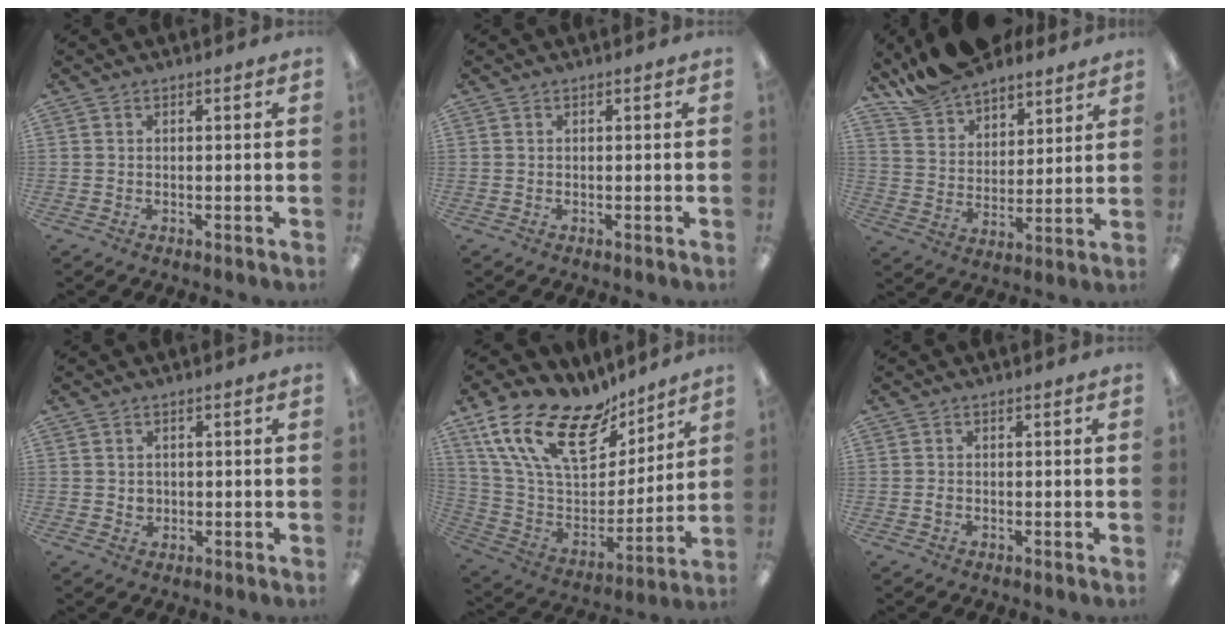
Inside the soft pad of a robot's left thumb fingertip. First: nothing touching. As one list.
[{"total": 0.0}, {"total": 12.4, "force": [11.2, 4.7, 2.5], "torque": [-0.073, -0.080, 0.214]}, {"total": 1.6, "force": [0.6, 1.5, 0.5], "torque": [-0.003, 0.000, 0.007]}, {"total": 21.7, "force": [13.6, 11.1, 12.8], "torque": [-0.253, -0.083, 0.245]}, {"total": 0.7, "force": [-0.2, 0.5, 0.4], "torque": [-0.008, 0.002, -0.004]}]